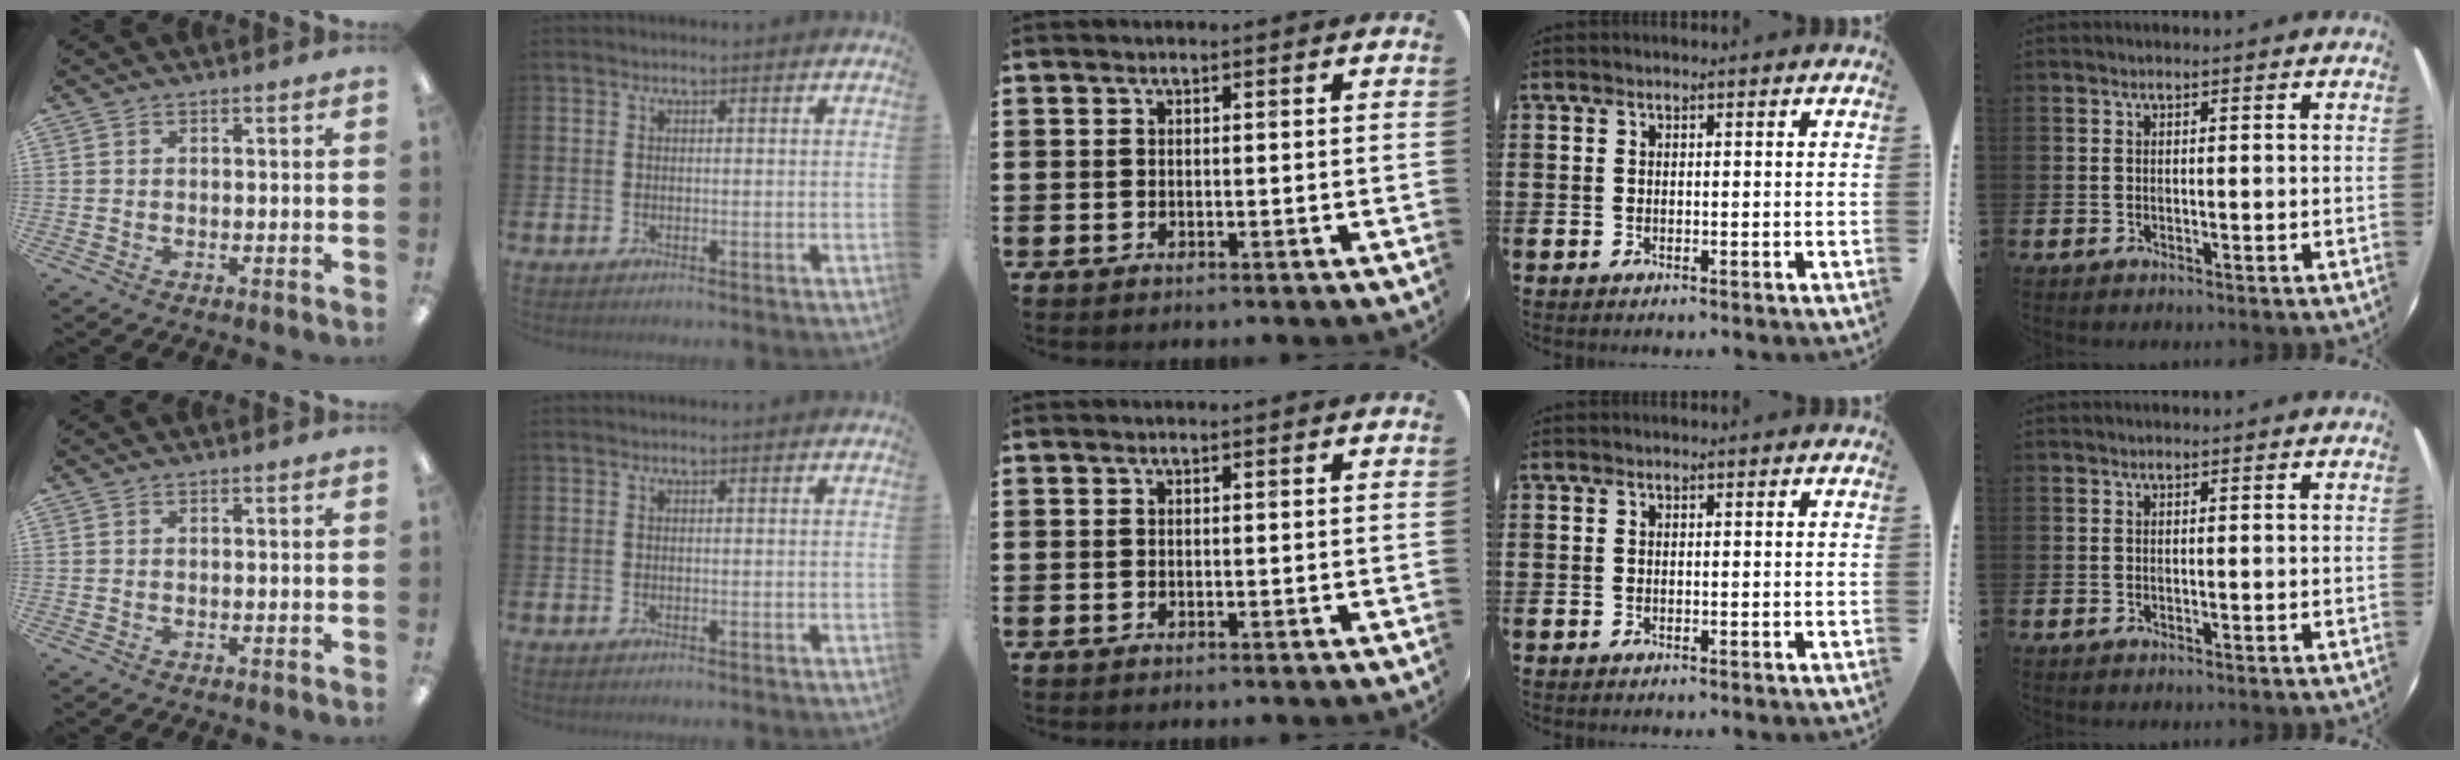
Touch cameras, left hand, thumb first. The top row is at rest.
{}